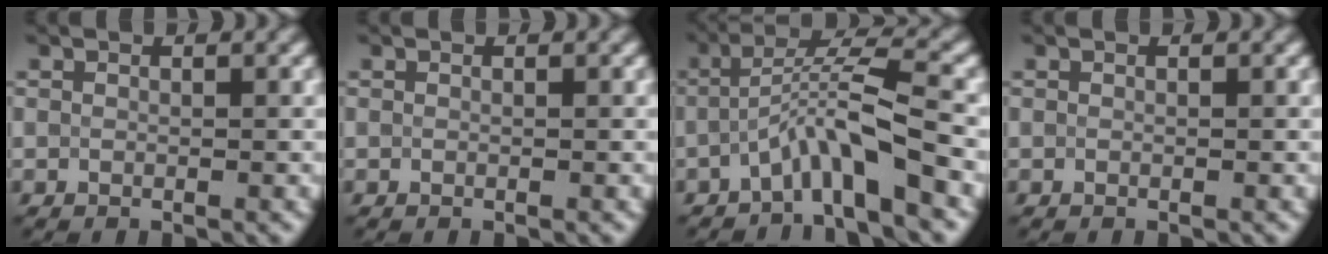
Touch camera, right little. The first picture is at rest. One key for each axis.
{"total": 0.0}
{"total": 5.3, "fx": -2.7, "fy": 0.5, "fz": 4.5, "tx": -0.081, "ty": 0.018, "tz": -0.058}
{"total": 0.0}